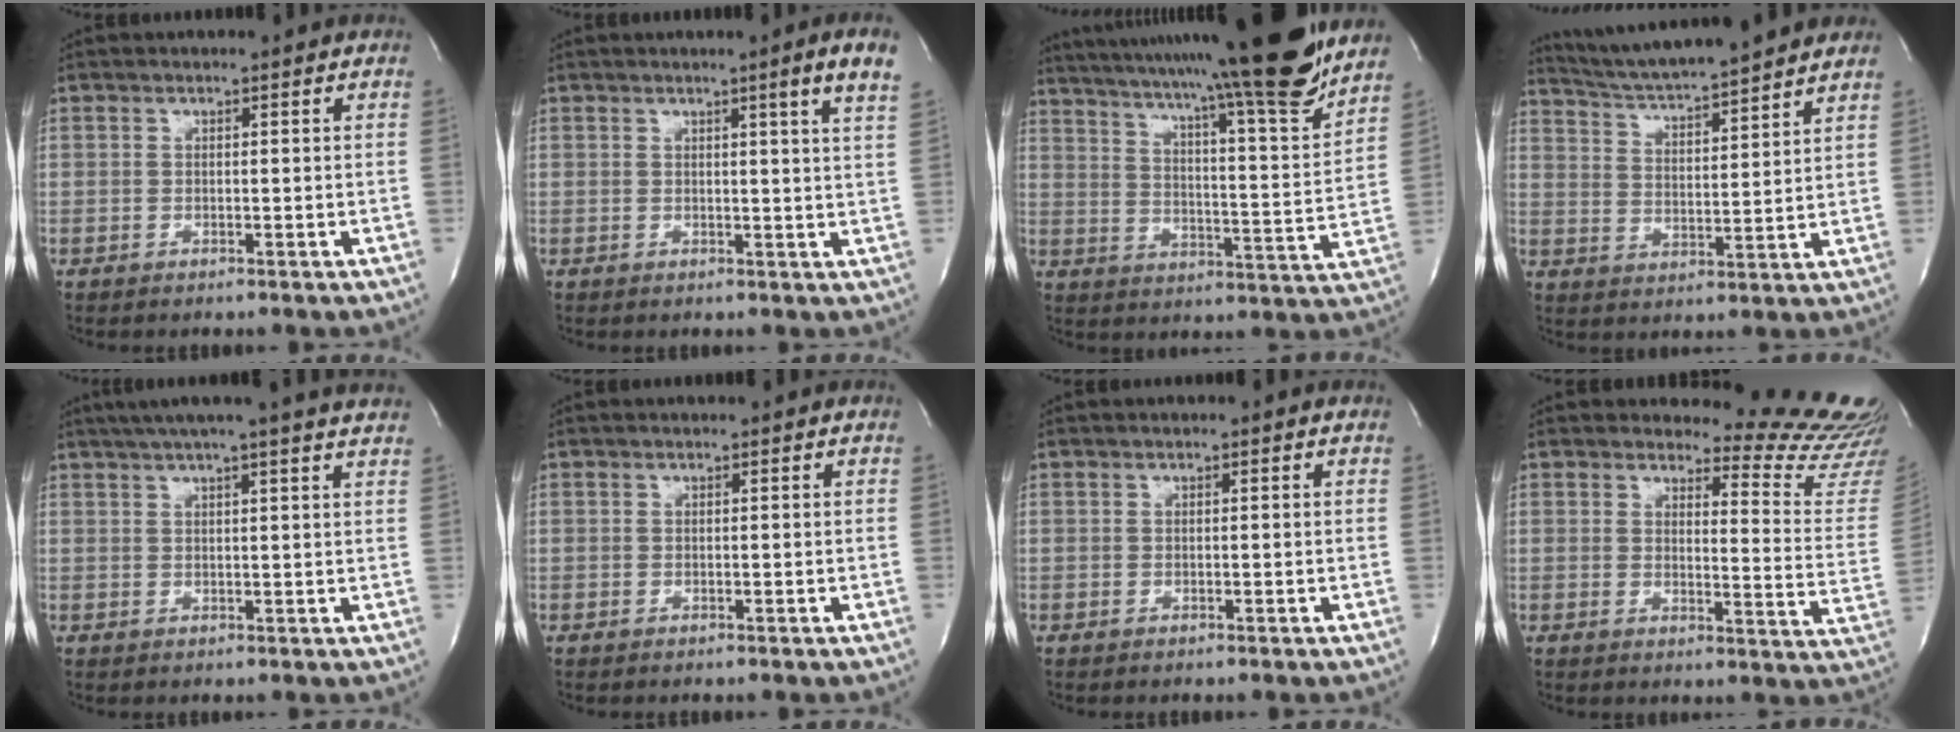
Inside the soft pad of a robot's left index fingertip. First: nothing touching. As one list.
[{"total": 4.6, "force": [2.8, -1.3, 3.4], "torque": [-0.051, -0.018, 0.026]}, {"total": 23.6, "force": [20.2, -0.8, 12.2], "torque": [-0.201, -0.038, 0.285]}, {"total": 16.0, "force": [14.6, 0.8, 6.6], "torque": [-0.115, 0.017, 0.223]}, {"total": 13.9, "force": [12.1, -0.9, 6.9], "torque": [-0.118, 0.013, 0.147]}, {"total": 0.0}, {"total": 0.0}, {"total": 15.3, "force": [15.2, 0.4, 1.7], "torque": [-0.001, -0.159, 0.143]}]